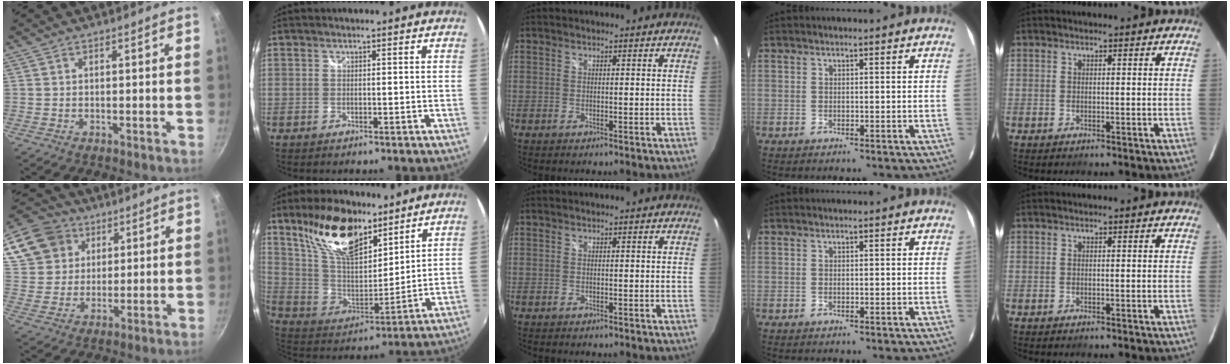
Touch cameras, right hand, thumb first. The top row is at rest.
{"thumb": {"total": 16.0, "force": [7.6, 12.8, 6.0], "torque": [-0.116, 0.008, 0.143]}, "index": {"total": 19.1, "force": [12.5, 8.6, 11.7], "torque": [-0.230, 0.014, 0.243]}}